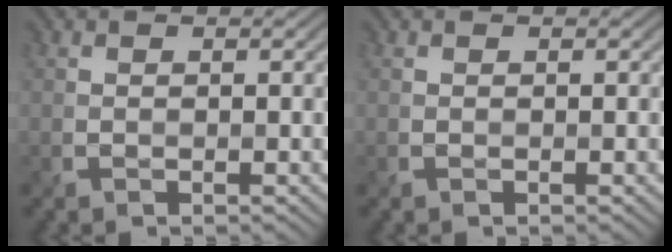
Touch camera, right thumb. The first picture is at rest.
{"total": 0.0}